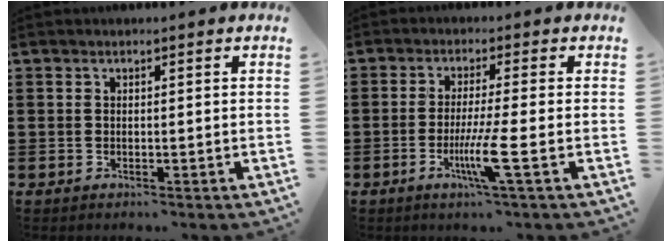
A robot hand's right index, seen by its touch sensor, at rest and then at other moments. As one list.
[{"total": 6.7, "force": [-2.2, -0.3, 6.3], "torque": [-0.126, -0.024, -0.044]}]